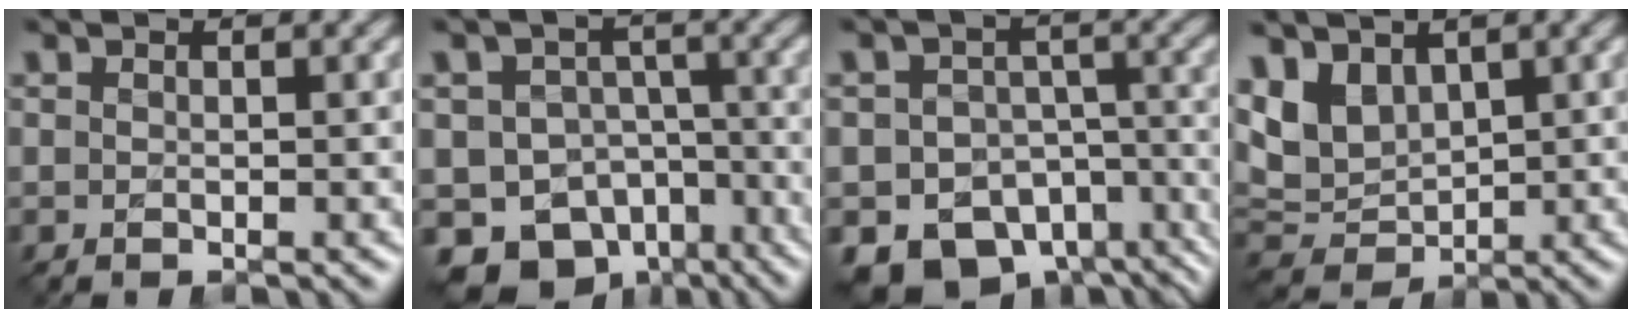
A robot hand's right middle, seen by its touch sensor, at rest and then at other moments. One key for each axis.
{"total": 10.5, "fx": -6.6, "fy": 7.1, "fz": 3.9, "tx": -0.051, "ty": -0.005, "tz": -0.091}
{"total": 12.4, "fx": -7.8, "fy": 8.4, "fz": 4.8, "tx": -0.070, "ty": -0.014, "tz": -0.098}
{"total": 4.7, "fx": 2.2, "fy": 3.2, "fz": 2.8, "tx": -0.059, "ty": -0.002, "tz": 0.042}